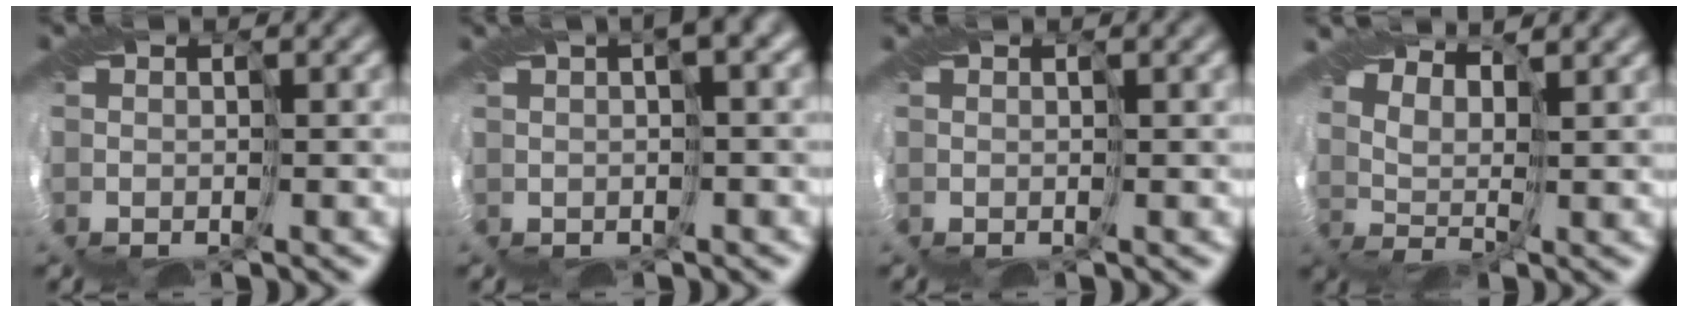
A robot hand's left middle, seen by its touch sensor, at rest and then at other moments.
{"total": 3.6, "force": [1.5, 0.5, 3.2], "torque": [-0.051, 0.020, 0.024]}
{"total": 0.9, "force": [0.6, -0.1, 0.7], "torque": [-0.008, 0.005, 0.012]}
{"total": 5.7, "force": [4.0, 2.3, 3.4], "torque": [-0.080, 0.010, 0.059]}